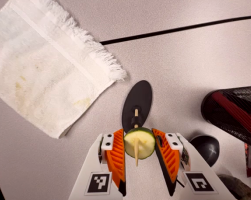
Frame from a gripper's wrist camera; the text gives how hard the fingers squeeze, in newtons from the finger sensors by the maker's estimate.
{"total": 7.9, "left": 7.5, "right": 8.4}